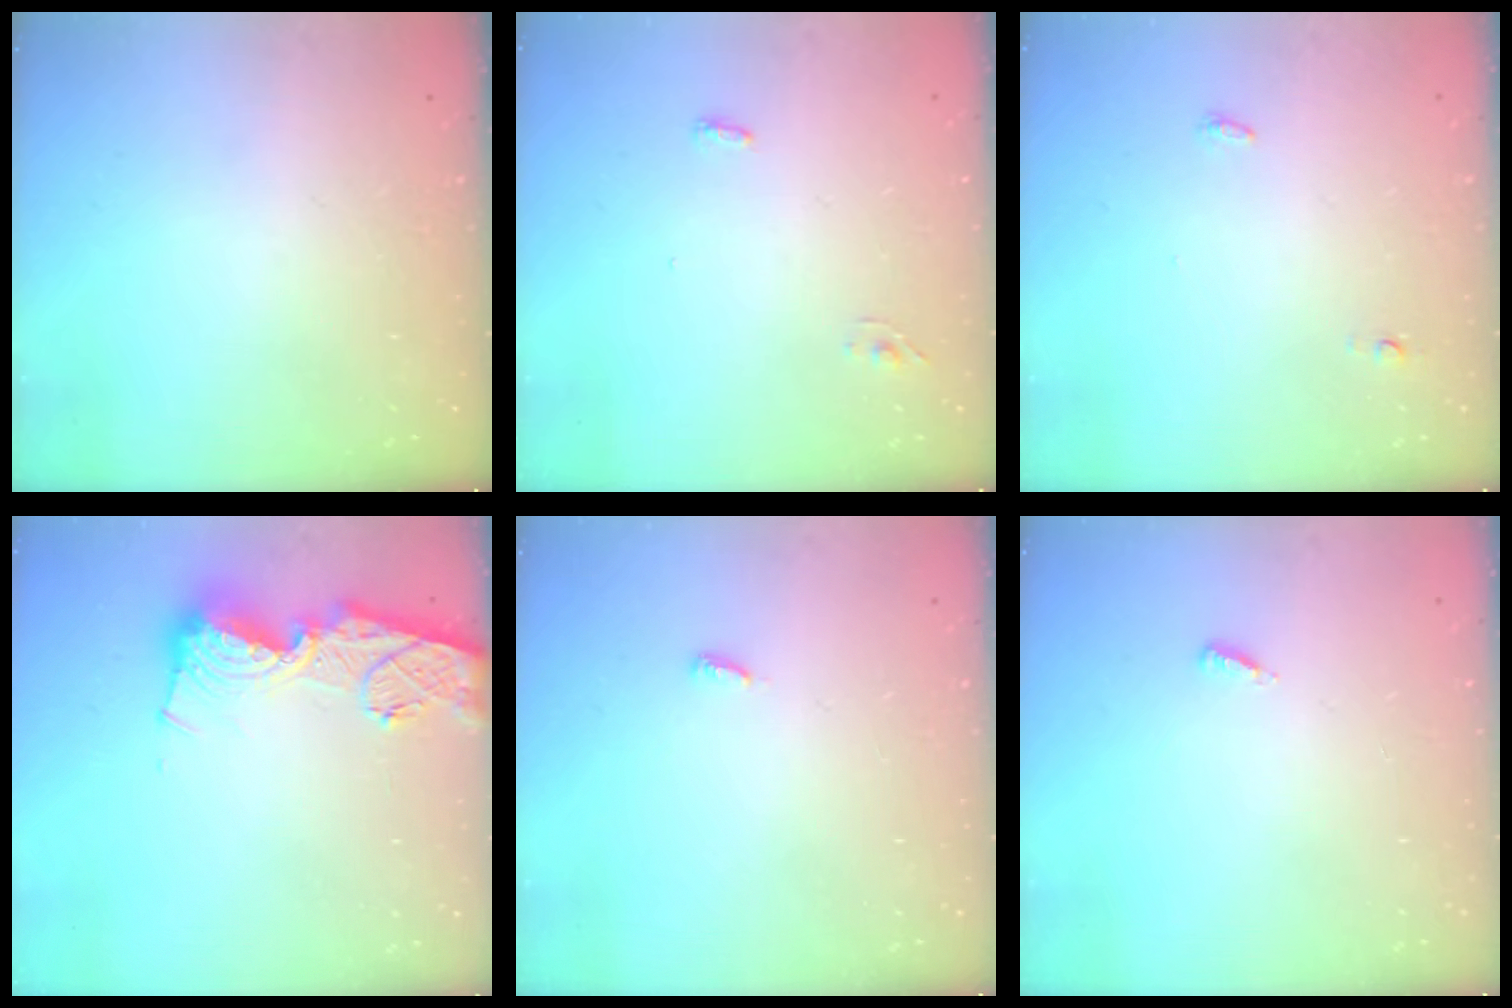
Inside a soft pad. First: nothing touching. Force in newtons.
{"total": 3.3, "press": 2.9, "slide": 1.7}
{"total": 7.3, "press": 3.8, "slide": 6.3}
{"total": 16.1, "press": 16.0, "slide": 1.6}
{"total": 3.9, "press": 3.9, "slide": 0.3}
{"total": 3.2, "press": 3.2, "slide": 0.5}